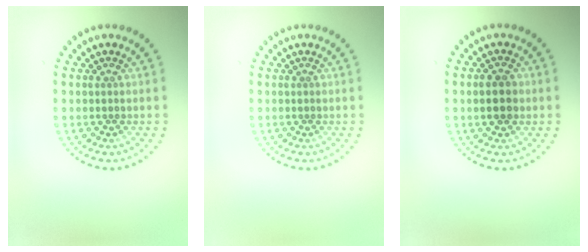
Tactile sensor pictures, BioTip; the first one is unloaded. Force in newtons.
{"total": 0.0}
{"total": 3.0, "press": 3.0, "slide": 0.2}